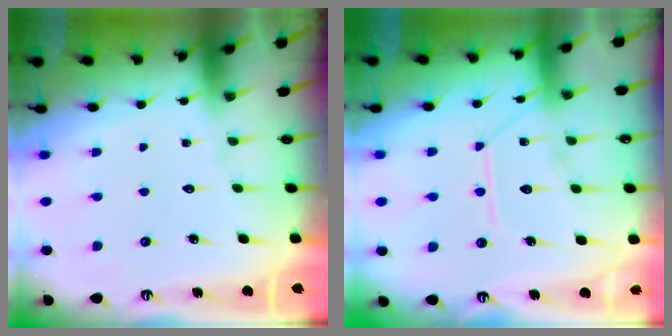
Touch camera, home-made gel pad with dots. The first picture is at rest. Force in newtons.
{"total": 11.5, "press": 11.5, "slide": 0.9}